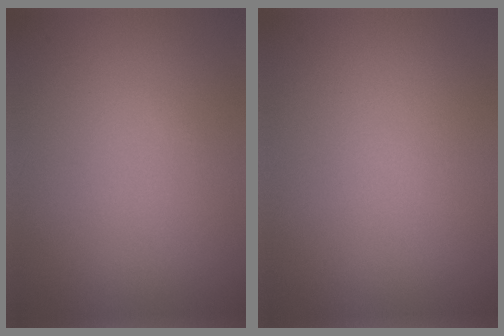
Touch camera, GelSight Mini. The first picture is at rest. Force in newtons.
{"total": 0.0}